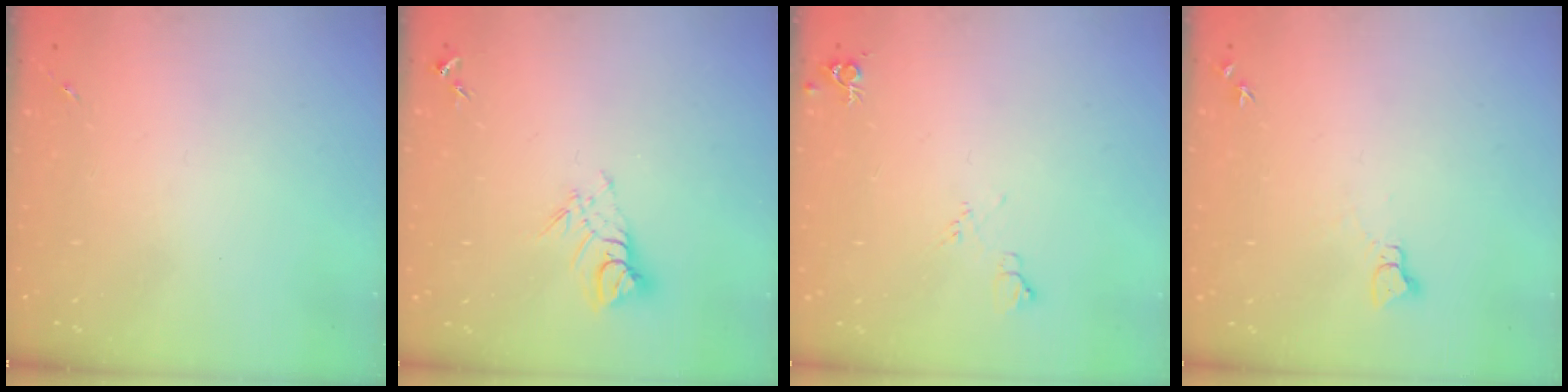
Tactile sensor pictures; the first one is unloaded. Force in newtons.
{"total": 7.9, "press": 7.9, "slide": 0.5}
{"total": 6.5, "press": 6.4, "slide": 1.0}
{"total": 3.8, "press": 3.8, "slide": 0.4}